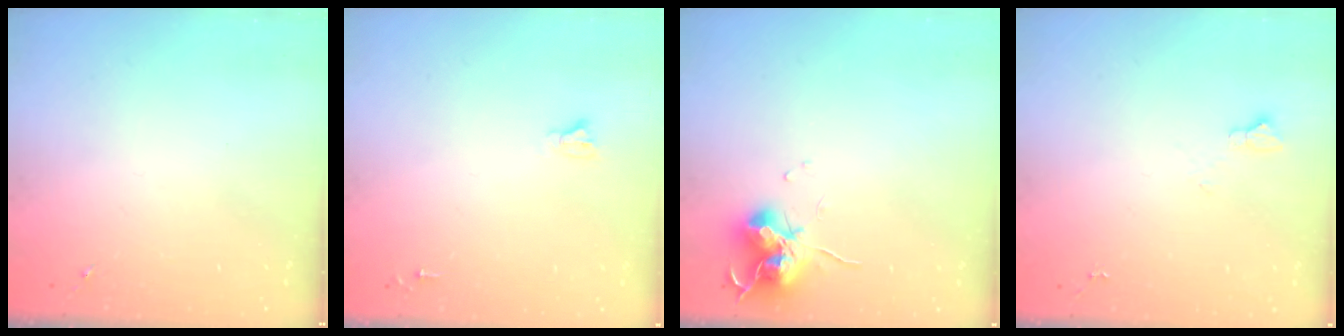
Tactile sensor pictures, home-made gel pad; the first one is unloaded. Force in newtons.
{"total": 2.7, "press": 2.7, "slide": 0.2}
{"total": 12.2, "press": 12.1, "slide": 1.3}
{"total": 3.5, "press": 3.5, "slide": 0.4}